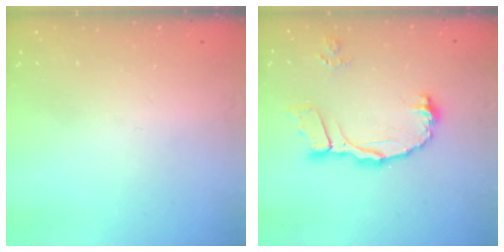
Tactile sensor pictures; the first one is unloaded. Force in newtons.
{"total": 11.1, "press": 10.9, "slide": 1.8}